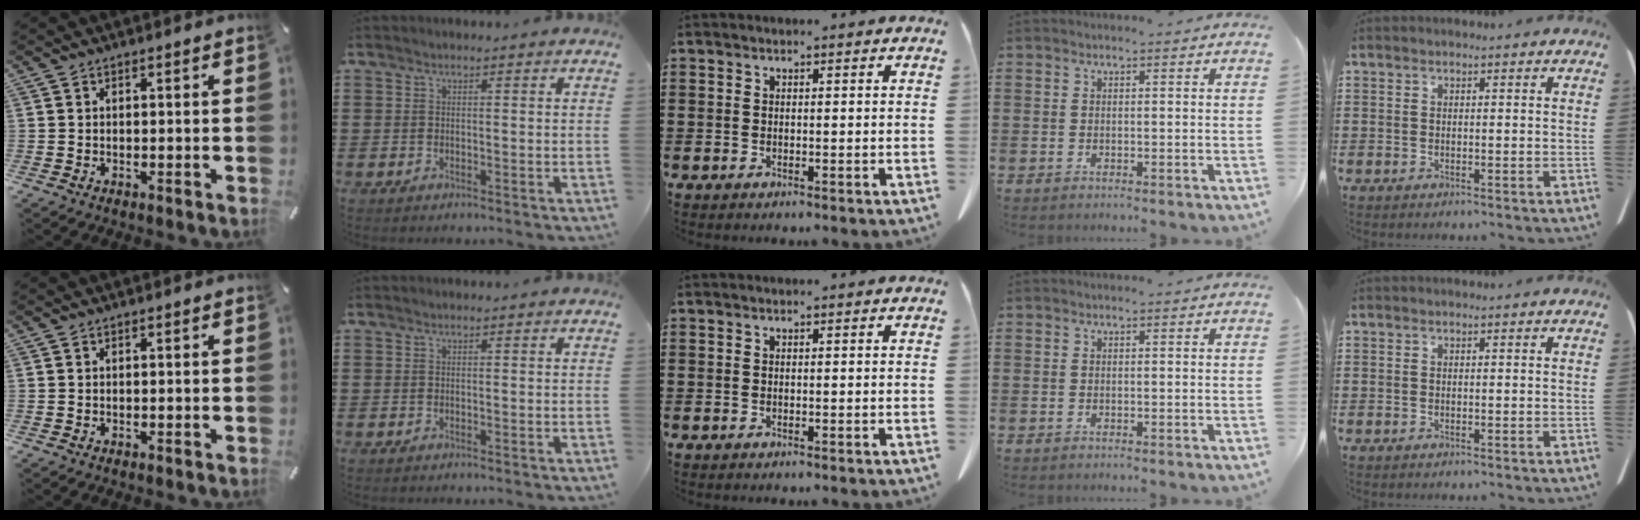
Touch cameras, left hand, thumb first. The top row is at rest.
{}